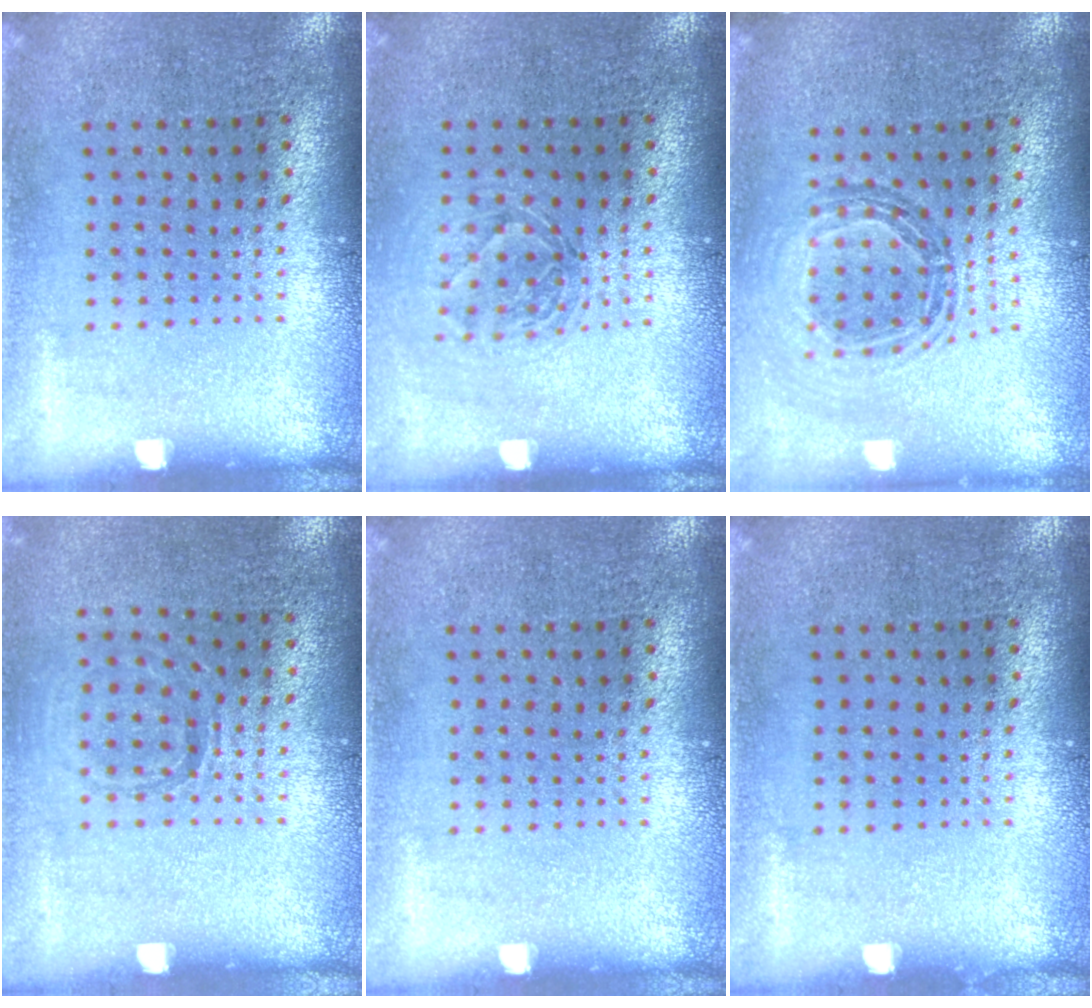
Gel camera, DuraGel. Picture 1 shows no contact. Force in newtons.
{"total": 1.3, "press": 1.1, "slide": 0.8}
{"total": 0.8, "press": 0.8, "slide": 0.0}
{"total": 0.9, "press": 0.9, "slide": 0.1}
{"total": 0.0}
{"total": 0.0}